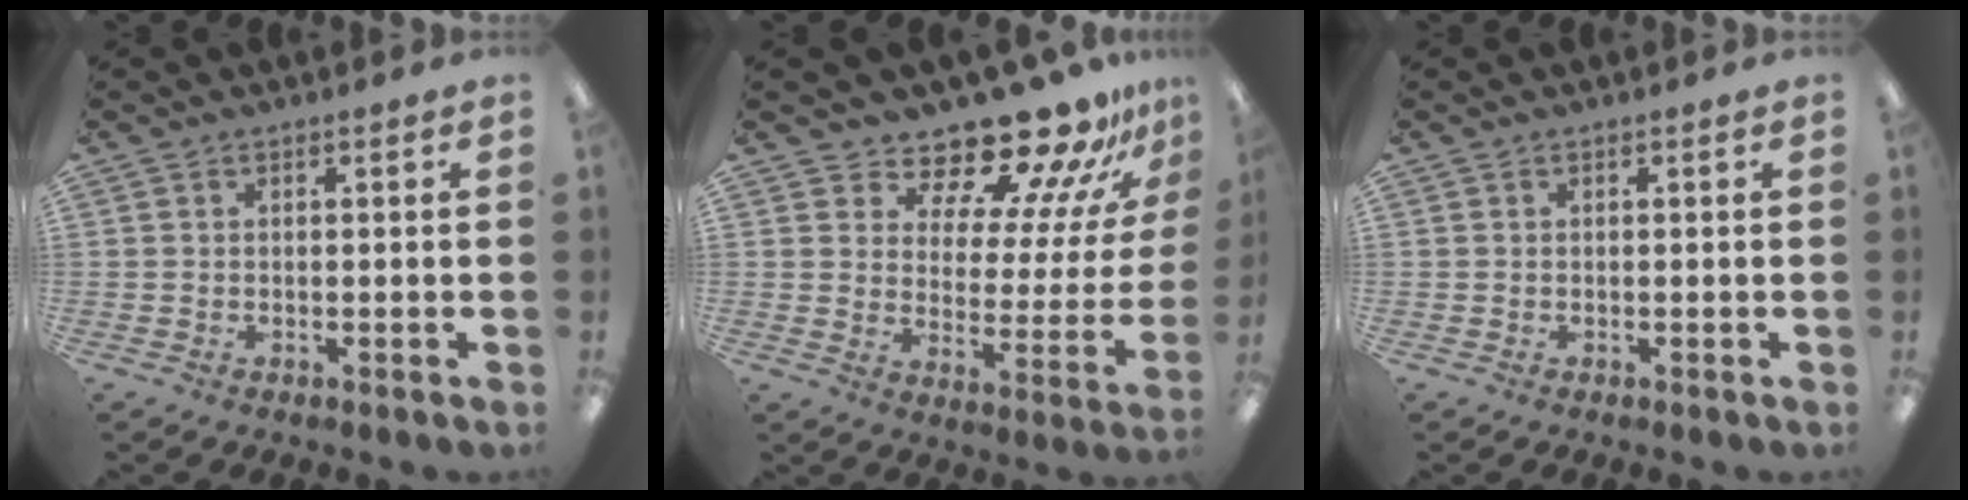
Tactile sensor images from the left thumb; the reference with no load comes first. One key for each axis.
{"total": 16.2, "fx": 14.9, "fy": 3.6, "fz": 5.2, "tx": -0.087, "ty": -0.133, "tz": 0.254}
{"total": 0.0}